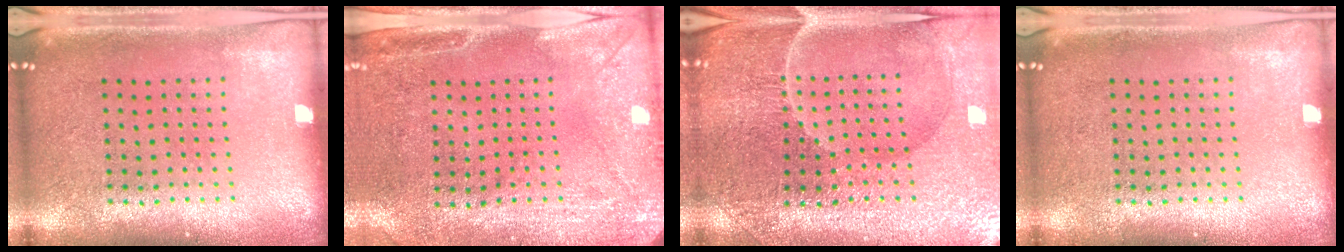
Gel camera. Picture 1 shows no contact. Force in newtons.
{"total": 2.9, "press": 2.3, "slide": 1.8}
{"total": 3.5, "press": 3.5, "slide": 0.4}
{"total": 0.0}